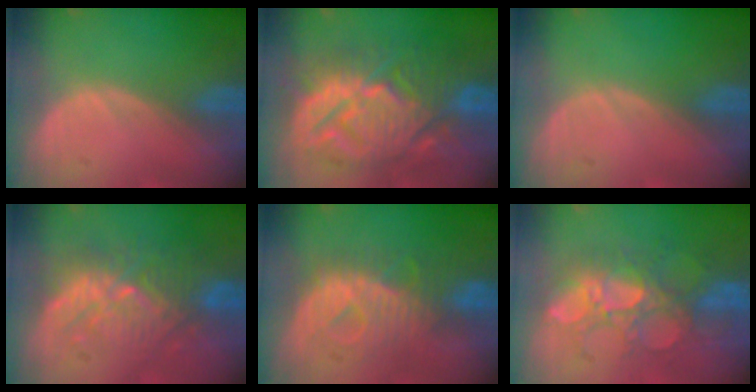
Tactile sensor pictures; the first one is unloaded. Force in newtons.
{"total": 13.7, "press": 13.6, "slide": 1.3}
{"total": 0.0}
{"total": 9.4, "press": 8.9, "slide": 2.8}
{"total": 8.2, "press": 8.2, "slide": 0.7}
{"total": 10.1, "press": 9.2, "slide": 4.3}